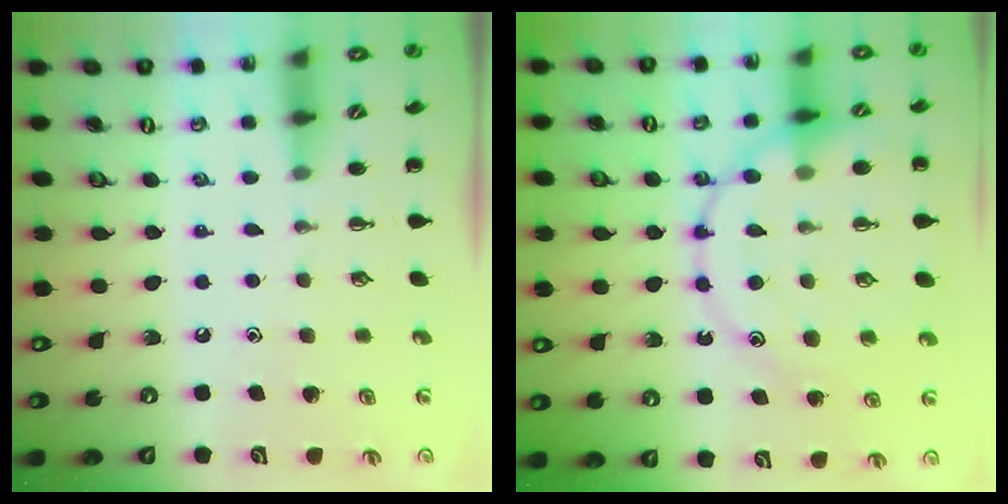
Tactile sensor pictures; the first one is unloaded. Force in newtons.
{"total": 18.2, "press": 18.1, "slide": 2.0}